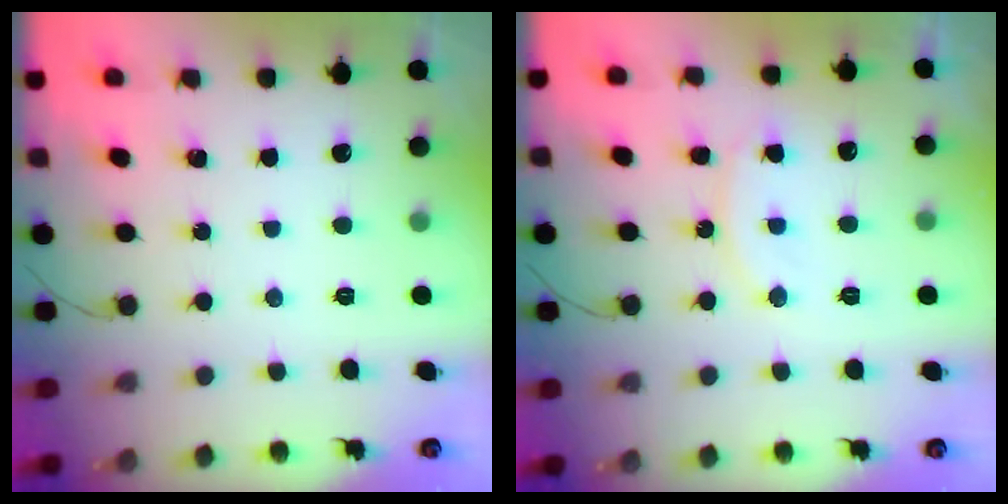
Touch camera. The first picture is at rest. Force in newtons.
{"total": 9.4, "press": 9.3, "slide": 0.5}